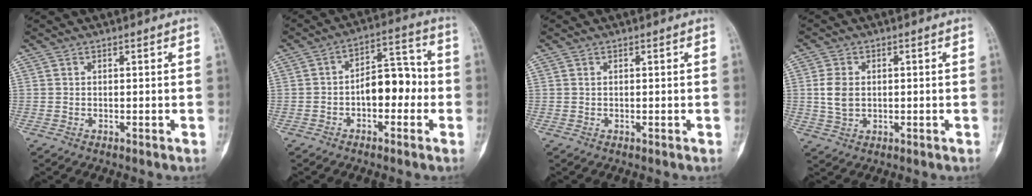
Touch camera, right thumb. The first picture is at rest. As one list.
[{"total": 9.4, "force": [-1.7, 5.5, 7.4], "torque": [-0.083, 0.040, -0.037]}, {"total": 0.0}, {"total": 4.9, "force": [0.3, 3.6, 3.4], "torque": [-0.064, 0.002, 0.008]}]